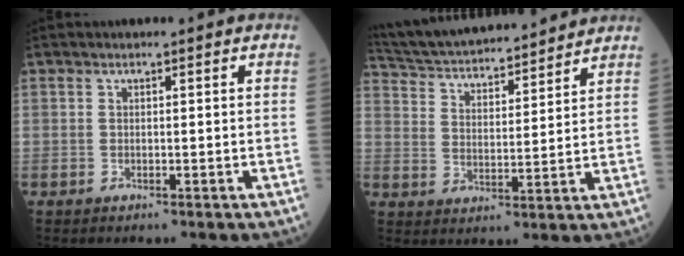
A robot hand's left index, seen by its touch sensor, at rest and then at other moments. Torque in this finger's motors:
{"motor_torque": [-0.51, -1.63, 0.53, 0.05]}